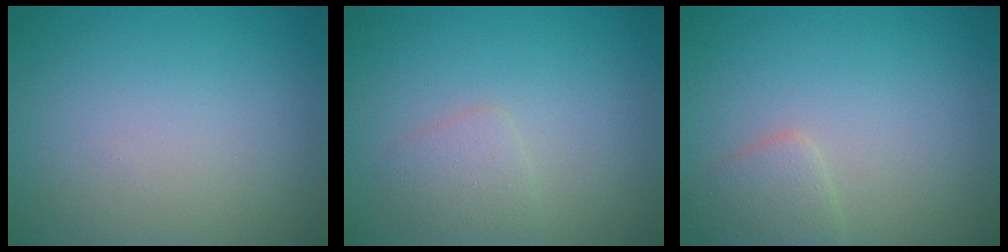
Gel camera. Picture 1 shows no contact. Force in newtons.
{"total": 1.6, "press": 1.6, "slide": 0.1}
{"total": 2.1, "press": 2.1, "slide": 0.1}